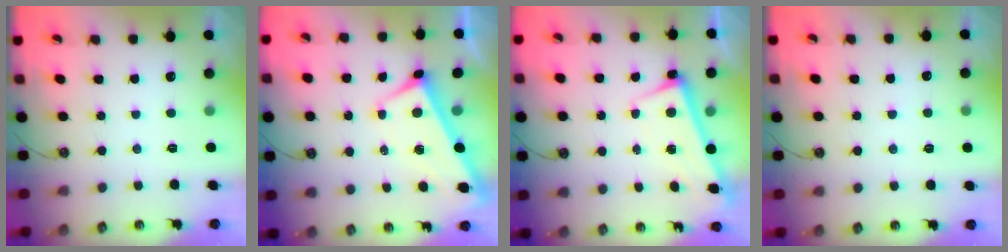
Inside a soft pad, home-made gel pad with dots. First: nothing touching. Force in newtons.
{"total": 1.9, "press": 1.9, "slide": 0.5}
{"total": 2.6, "press": 2.5, "slide": 0.7}
{"total": 5.7, "press": 5.7, "slide": 0.3}